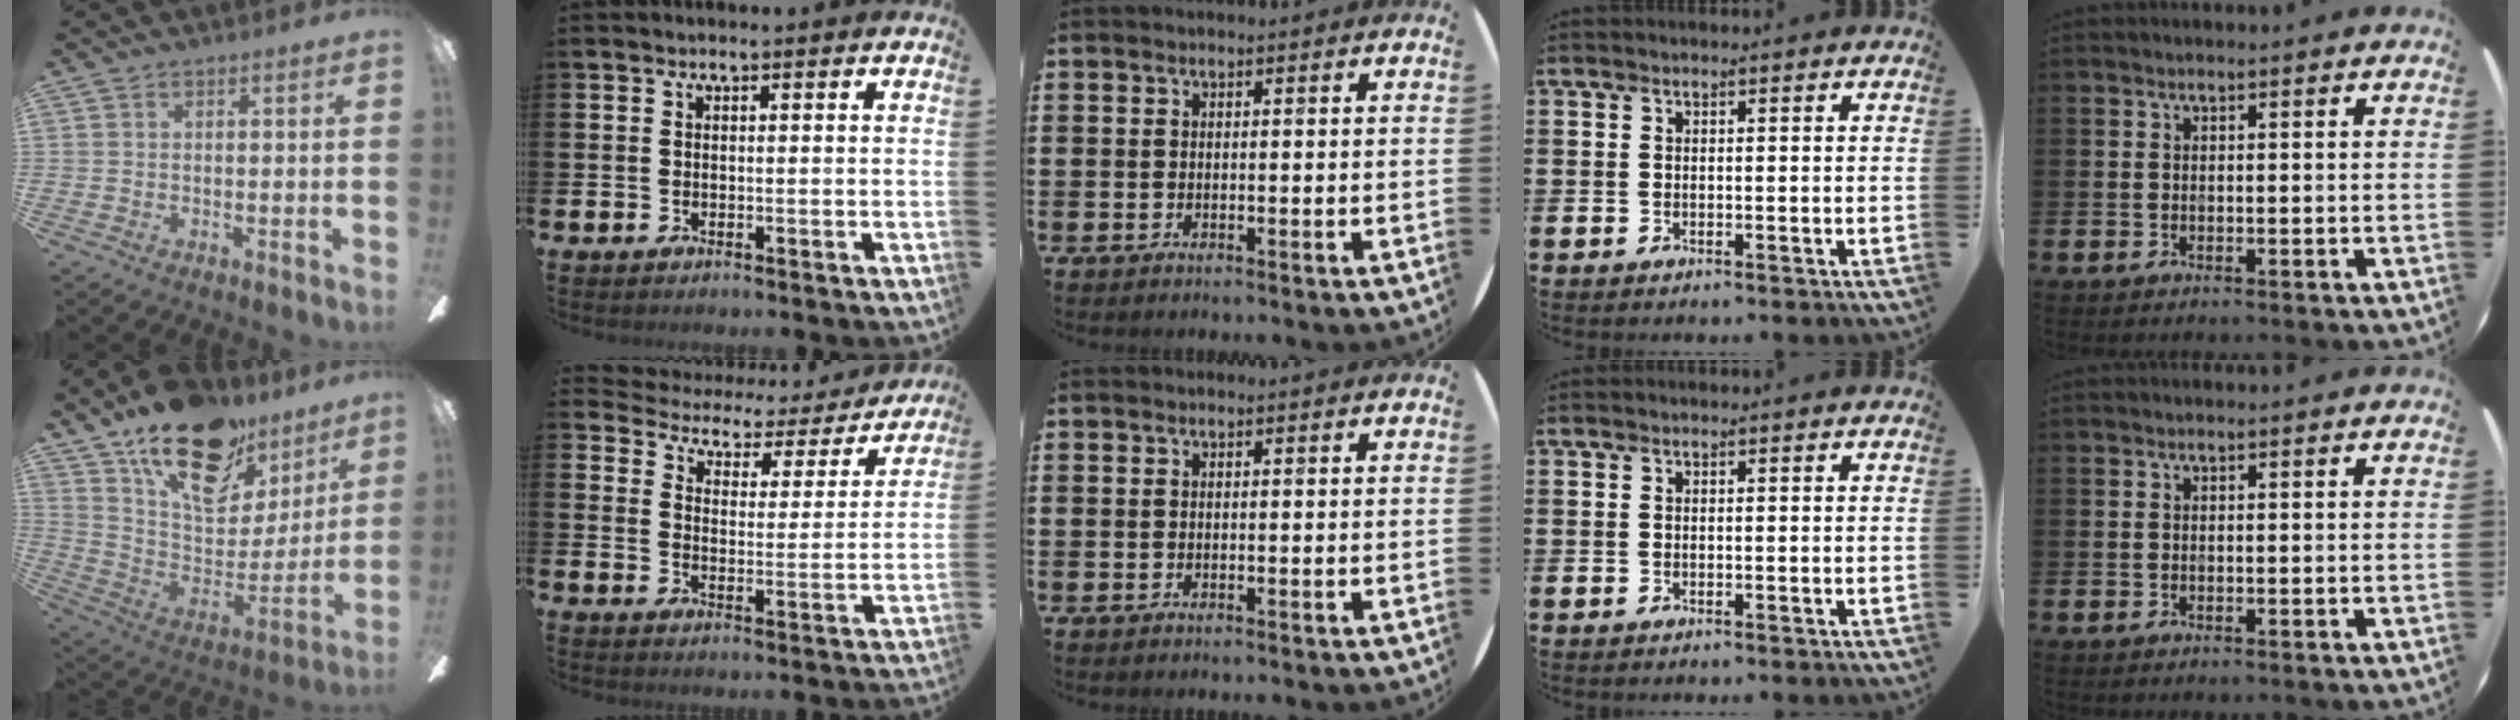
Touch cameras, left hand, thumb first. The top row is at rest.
{"thumb": {"total": 23.5, "force": [15.5, 12.3, 12.7], "torque": [-0.191, -0.090, 0.276]}, "index": {"total": 3.7, "force": [3.2, 1.9, 0.1], "torque": [-0.035, -0.029, 0.047]}}